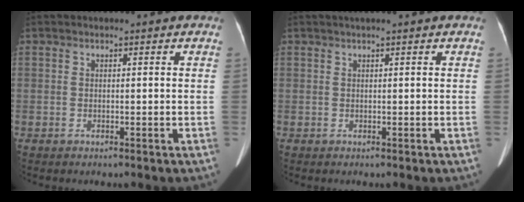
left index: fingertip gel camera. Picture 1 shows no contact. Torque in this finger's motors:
{"motor_torque": [0.04, -0.14, 0.00, 0.00]}